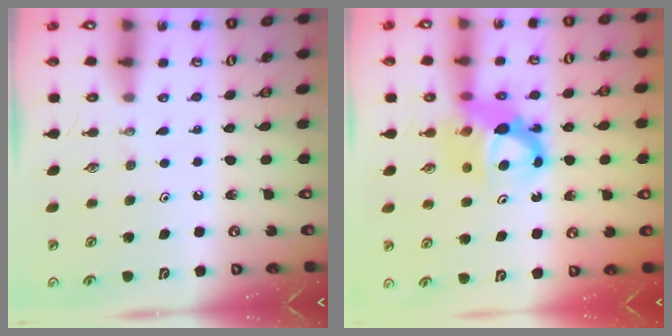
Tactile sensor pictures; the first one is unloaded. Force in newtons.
{"total": 10.1, "press": 10.1, "slide": 0.8}